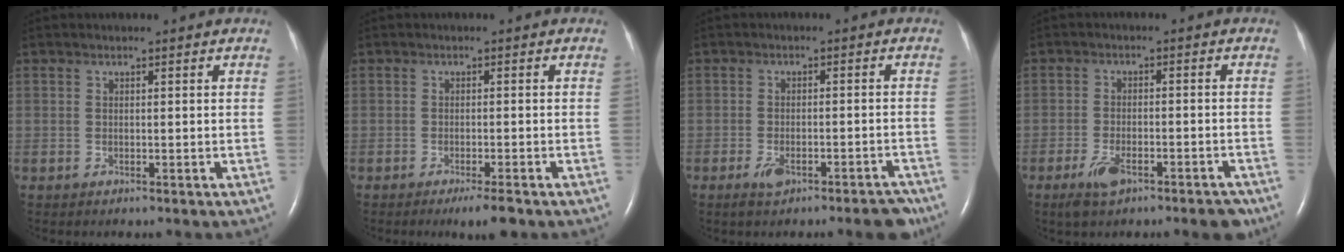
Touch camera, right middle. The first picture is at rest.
{"total": 3.2, "force": [-2.2, 0.2, 2.3], "torque": [-0.037, -0.008, -0.033]}
{"total": 5.5, "force": [-3.9, 1.3, 3.6], "torque": [-0.050, 0.005, -0.054]}
{"total": 7.0, "force": [-4.6, 2.1, 4.7], "torque": [-0.077, -0.005, -0.072]}